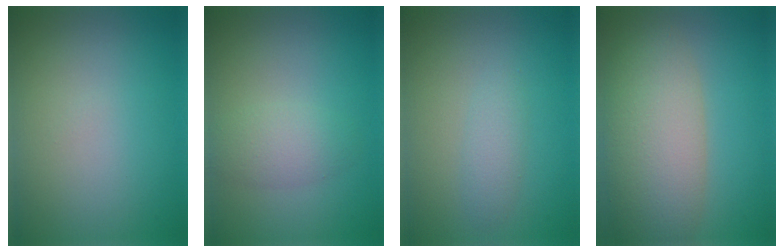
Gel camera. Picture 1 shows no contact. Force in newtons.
{"total": 2.6, "press": 2.6, "slide": 0.1}
{"total": 1.5, "press": 1.5, "slide": 0.1}
{"total": 8.4, "press": 8.4, "slide": 0.5}